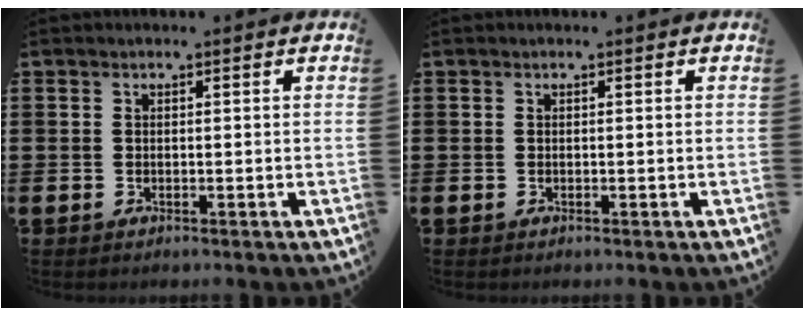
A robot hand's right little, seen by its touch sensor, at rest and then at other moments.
{"total": 0.0}